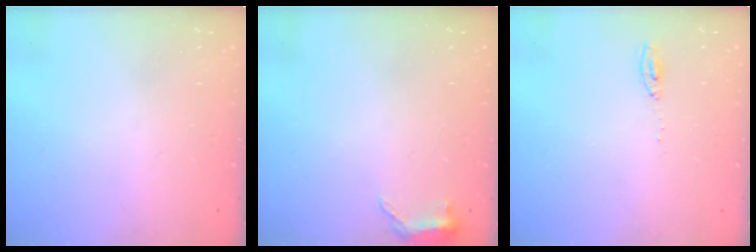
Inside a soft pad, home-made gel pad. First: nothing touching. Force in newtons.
{"total": 5.7, "press": 5.6, "slide": 1.4}
{"total": 4.6, "press": 4.4, "slide": 1.3}